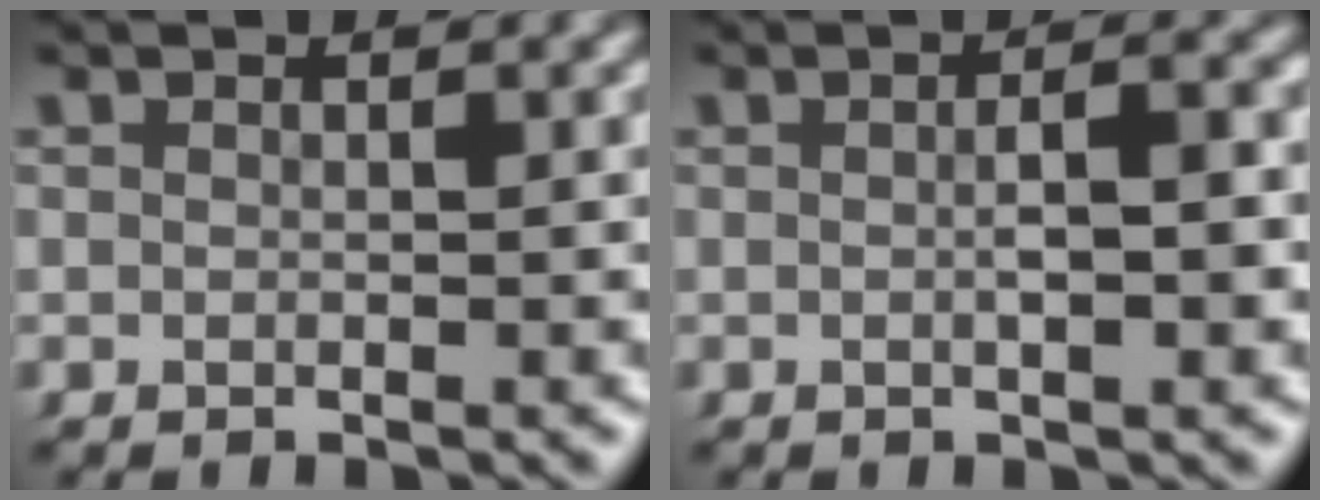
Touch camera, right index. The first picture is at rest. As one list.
[{"total": 2.3, "force": [-0.2, 0.8, 2.2], "torque": [-0.029, 0.001, -0.005]}]